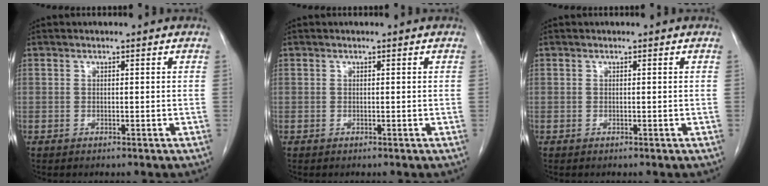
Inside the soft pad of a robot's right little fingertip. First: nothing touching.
{"total": 0.0}
{"total": 0.0}